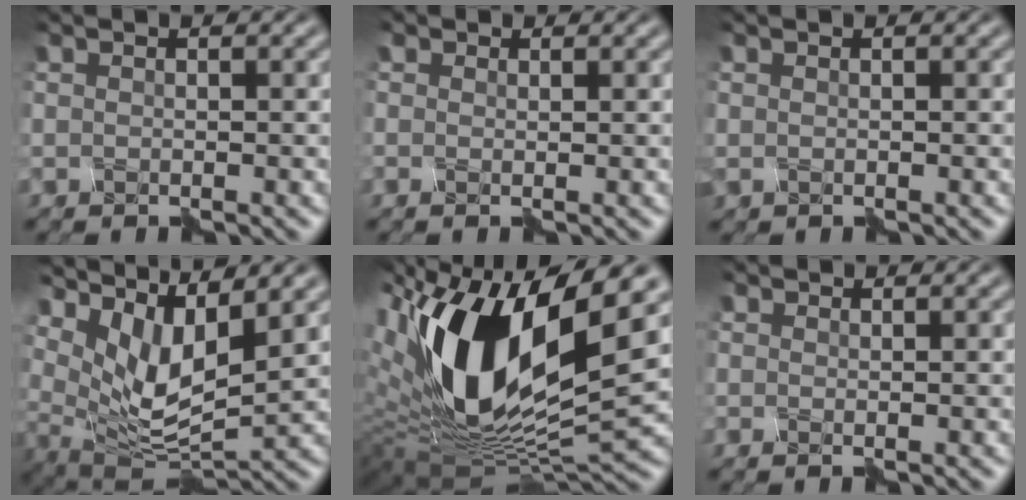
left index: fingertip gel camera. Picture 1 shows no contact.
{"total": 0.7, "force": [0.5, 0.4, -0.1], "torque": [0.001, 0.000, 0.009]}
{"total": 0.0}
{"total": 6.0, "force": [2.1, 2.7, 4.9], "torque": [-0.107, -0.015, 0.047]}
{"total": 16.0, "force": [2.8, 7.4, 13.9], "torque": [-0.273, 0.001, 0.044]}
{"total": 0.5, "force": [0.1, 0.3, -0.4], "torque": [0.008, -0.003, 0.006]}